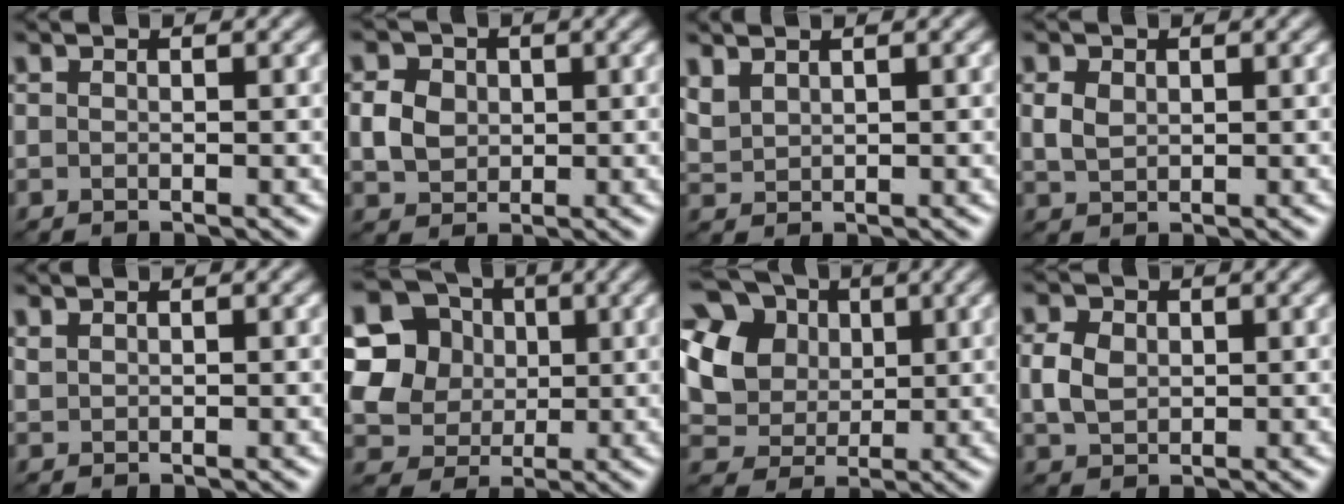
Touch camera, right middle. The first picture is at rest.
{"total": 2.8, "force": [0.3, 2.5, 1.3], "torque": [-0.031, 0.001, 0.007]}
{"total": 1.5, "force": [1.2, 0.7, 0.5], "torque": [-0.019, 0.000, 0.032]}
{"total": 1.7, "force": [0.5, 1.3, 1.0], "torque": [-0.025, 0.000, 0.013]}
{"total": 0.6, "force": [0.5, 0.3, 0.1], "torque": [-0.005, 0.000, 0.015]}
{"total": 13.6, "force": [4.1, 11.9, 5.2], "torque": [-0.153, 0.031, 0.065]}
{"total": 14.9, "force": [5.6, 12.2, 6.4], "torque": [-0.179, 0.028, 0.098]}
{"total": 2.8, "force": [0.4, 2.3, 1.6], "torque": [-0.043, 0.002, 0.007]}